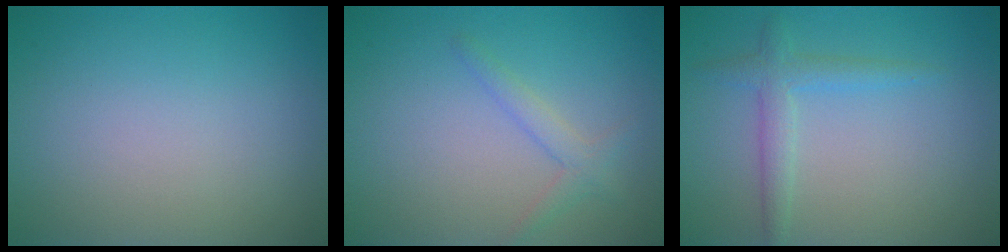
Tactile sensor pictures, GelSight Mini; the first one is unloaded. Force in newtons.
{"total": 1.7, "press": 1.7, "slide": 0.1}
{"total": 2.2, "press": 2.2, "slide": 0.1}